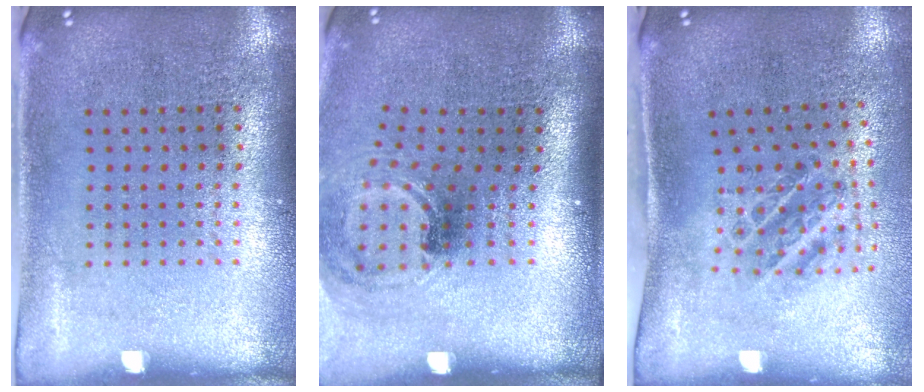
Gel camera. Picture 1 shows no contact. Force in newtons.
{"total": 1.5, "press": 1.1, "slide": 0.9}
{"total": 1.3, "press": 1.1, "slide": 0.6}